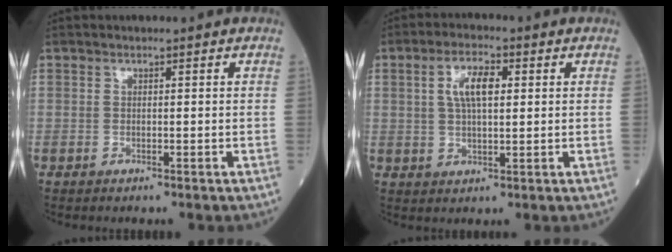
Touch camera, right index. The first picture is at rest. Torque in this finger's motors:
{"motor_torque": [0.41, 0.18, 0.15, 0.07]}